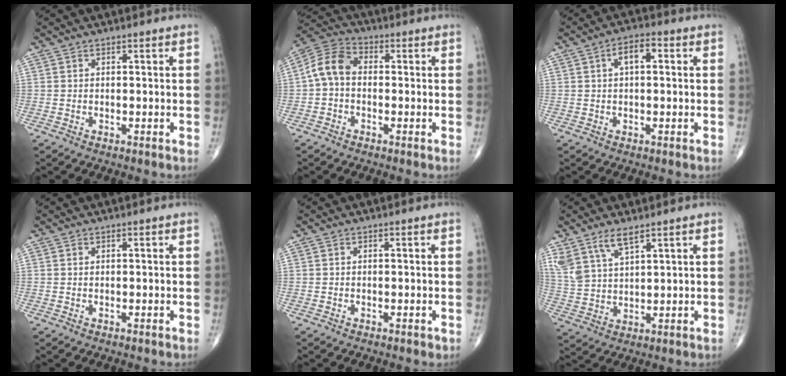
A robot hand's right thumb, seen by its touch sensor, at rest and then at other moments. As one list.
[{"total": 7.5, "force": [-0.4, 5.3, 5.4], "torque": [-0.096, 0.024, -0.022]}, {"total": 4.8, "force": [1.1, 2.3, 4.1], "torque": [-0.065, 0.013, 0.013]}, {"total": 0.0}, {"total": 0.0}, {"total": 7.2, "force": [5.1, 2.3, 4.6], "torque": [-0.096, -0.018, 0.111]}]